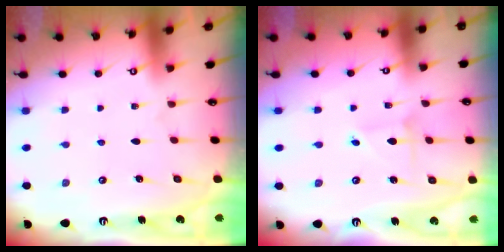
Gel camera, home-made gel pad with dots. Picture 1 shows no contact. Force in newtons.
{"total": 2.2, "press": 2.2, "slide": 0.1}